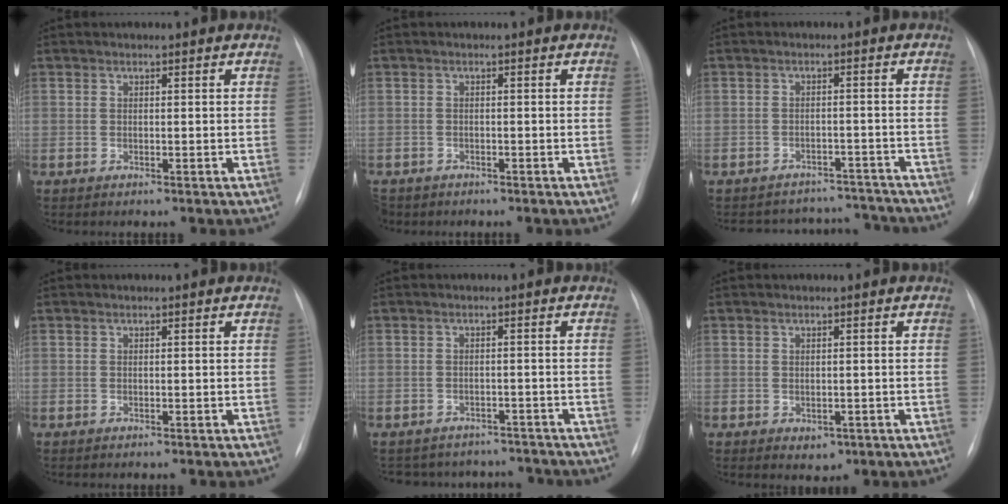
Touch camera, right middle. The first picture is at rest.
{"total": 3.3, "force": [-2.6, 1.9, 0.3], "torque": [-0.004, -0.001, -0.045]}
{"total": 9.8, "force": [-9.4, 3.0, -0.5], "torque": [0.013, 0.033, -0.112]}
{"total": 0.0}
{"total": 9.2, "force": [-8.5, 3.6, 0.5], "torque": [-0.006, 0.023, -0.097]}
{"total": 2.0, "force": [-0.7, 1.5, 1.2], "torque": [-0.011, 0.000, 0.001]}